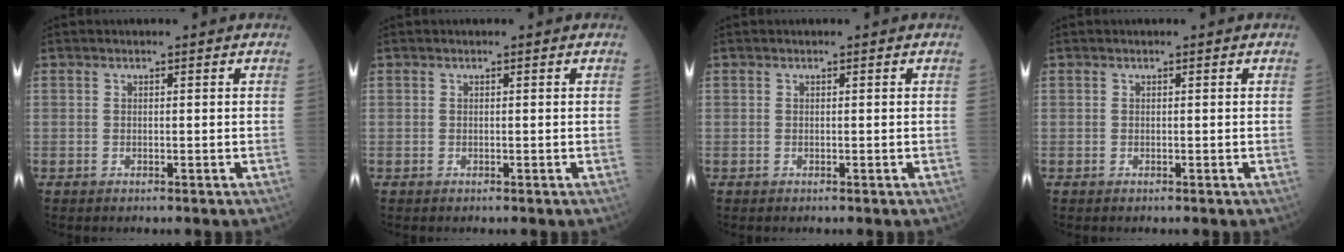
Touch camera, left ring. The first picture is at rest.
{"total": 0.0}
{"total": 0.0}
{"total": 0.0}